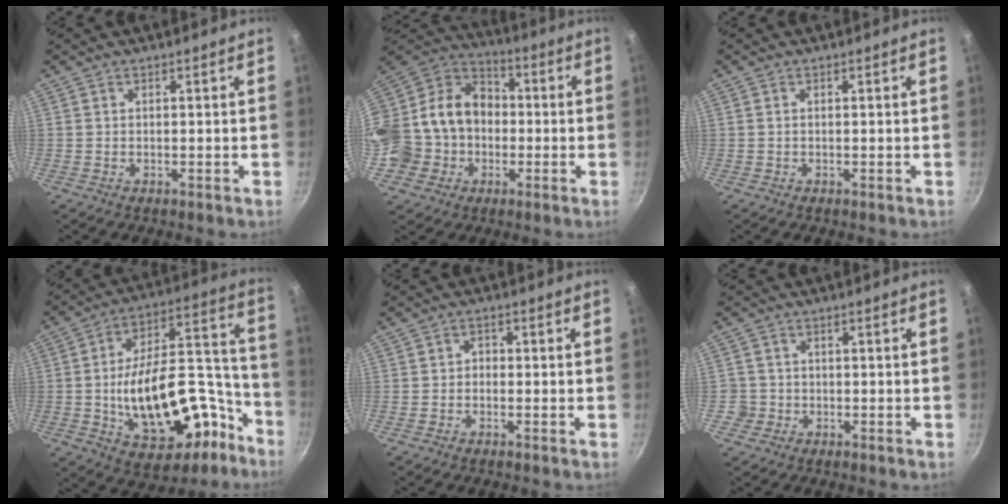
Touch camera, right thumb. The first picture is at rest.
{"total": 20.4, "force": [-2.7, 17.7, 9.8], "torque": [-0.177, 0.059, -0.050]}
{"total": 0.0}
{"total": 27.6, "force": [-10.0, 15.2, 20.9], "torque": [-0.261, 0.099, -0.130]}
{"total": 1.6, "force": [-0.5, 1.4, 0.8], "torque": [-0.008, 0.008, -0.012]}
{"total": 3.0, "force": [-0.8, 2.9, 0.3], "torque": [0.014, 0.020, -0.011]}